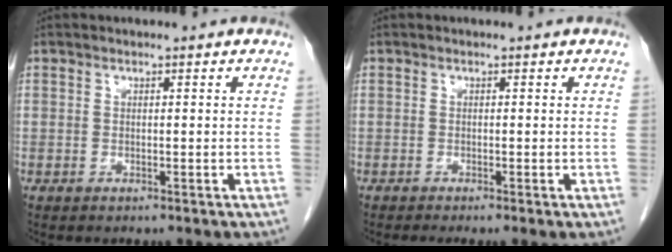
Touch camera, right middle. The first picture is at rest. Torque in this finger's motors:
{"motor_torque": [0.72, -0.38, 0.05, 0.04]}